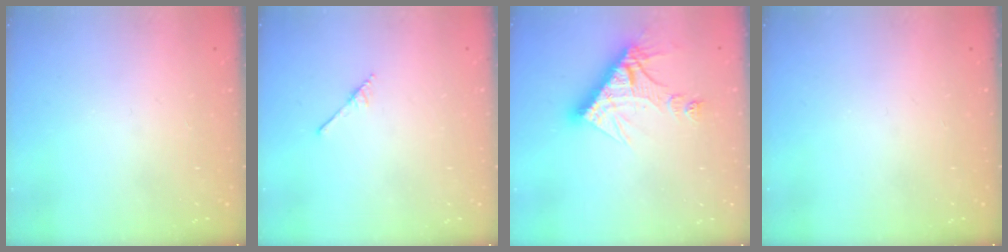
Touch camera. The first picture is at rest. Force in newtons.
{"total": 2.5, "press": 2.4, "slide": 0.3}
{"total": 13.5, "press": 13.5, "slide": 1.1}
{"total": 0.0}